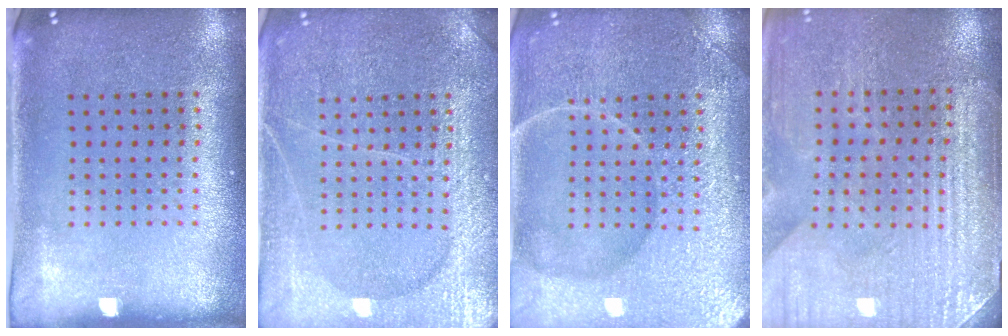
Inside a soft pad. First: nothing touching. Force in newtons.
{"total": 3.6, "press": 3.6, "slide": 0.3}
{"total": 7.1, "press": 7.0, "slide": 0.9}
{"total": 3.5, "press": 3.5, "slide": 0.1}